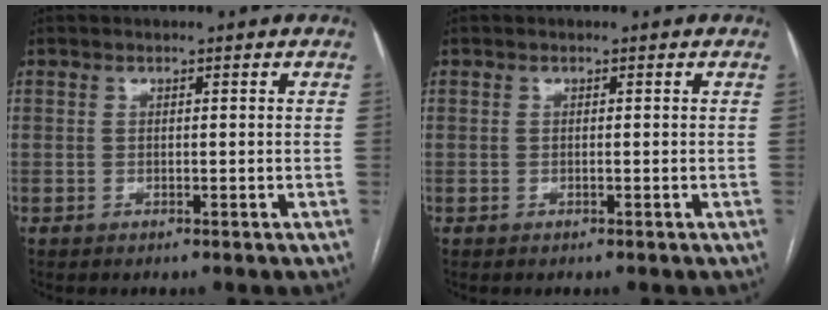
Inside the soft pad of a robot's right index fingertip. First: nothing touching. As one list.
[{"total": 0.0}]